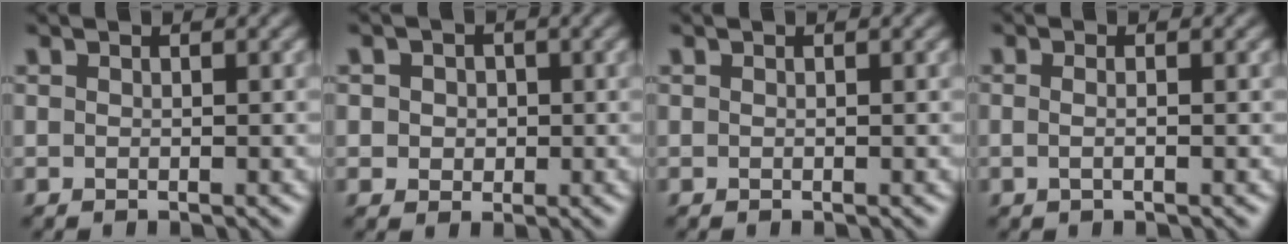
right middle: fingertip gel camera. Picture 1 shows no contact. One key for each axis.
{"total": 2.4, "fx": 0.3, "fy": 2.1, "fz": 1.1, "tx": -0.011, "ty": 0.012, "tz": -0.002}
{"total": 0.0}
{"total": 1.4, "fx": 0.1, "fy": 0.6, "fz": 1.2, "tx": -0.012, "ty": -0.005, "tz": -0.009}